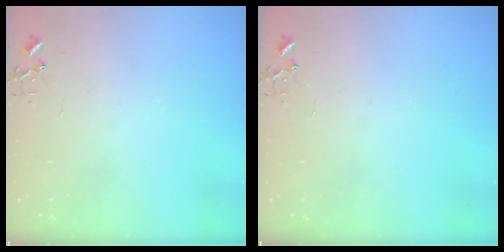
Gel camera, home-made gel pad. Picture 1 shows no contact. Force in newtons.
{"total": 0.0}